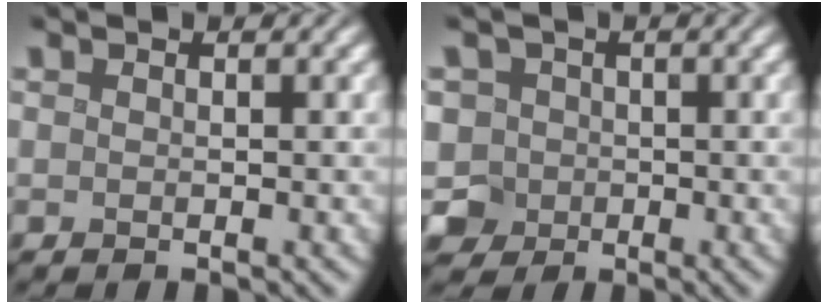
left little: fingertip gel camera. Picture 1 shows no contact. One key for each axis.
{"total": 4.7, "fx": 0.0, "fy": 4.5, "fz": 1.2, "tx": -0.016, "ty": 0.021, "tz": -0.021}